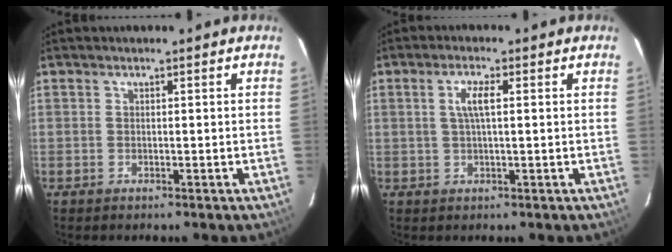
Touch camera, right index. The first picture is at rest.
{"total": 3.5, "force": [0.7, 0.6, 3.4], "torque": [-0.065, 0.005, 0.013]}